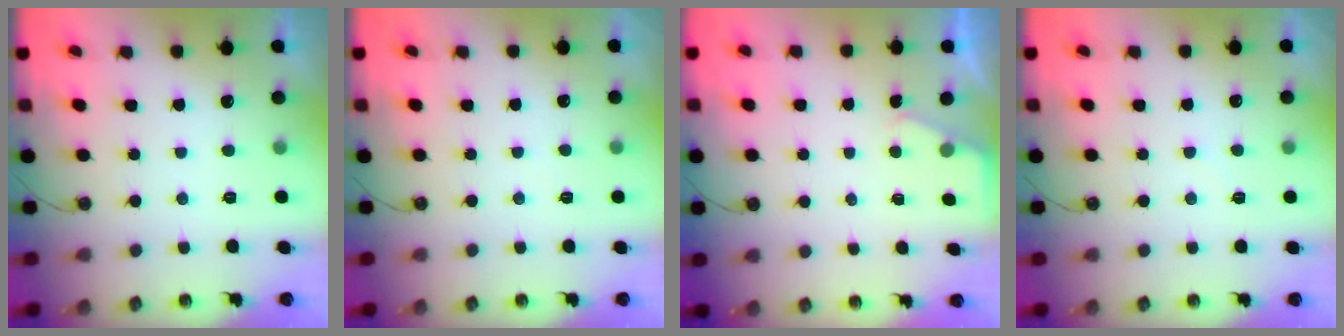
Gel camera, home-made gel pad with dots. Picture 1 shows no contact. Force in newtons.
{"total": 1.4, "press": 1.3, "slide": 0.3}
{"total": 2.0, "press": 2.0, "slide": 0.3}
{"total": 2.2, "press": 2.2, "slide": 0.4}